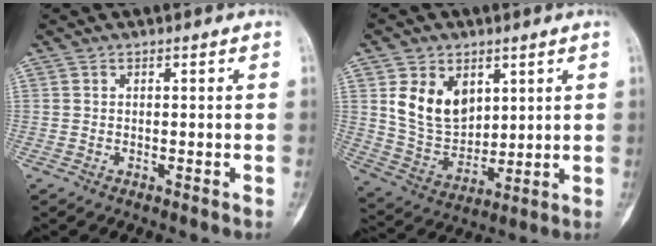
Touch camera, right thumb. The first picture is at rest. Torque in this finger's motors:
{"motor_torque": [-0.37, 0.86, 0.39, -0.27, 0.11]}